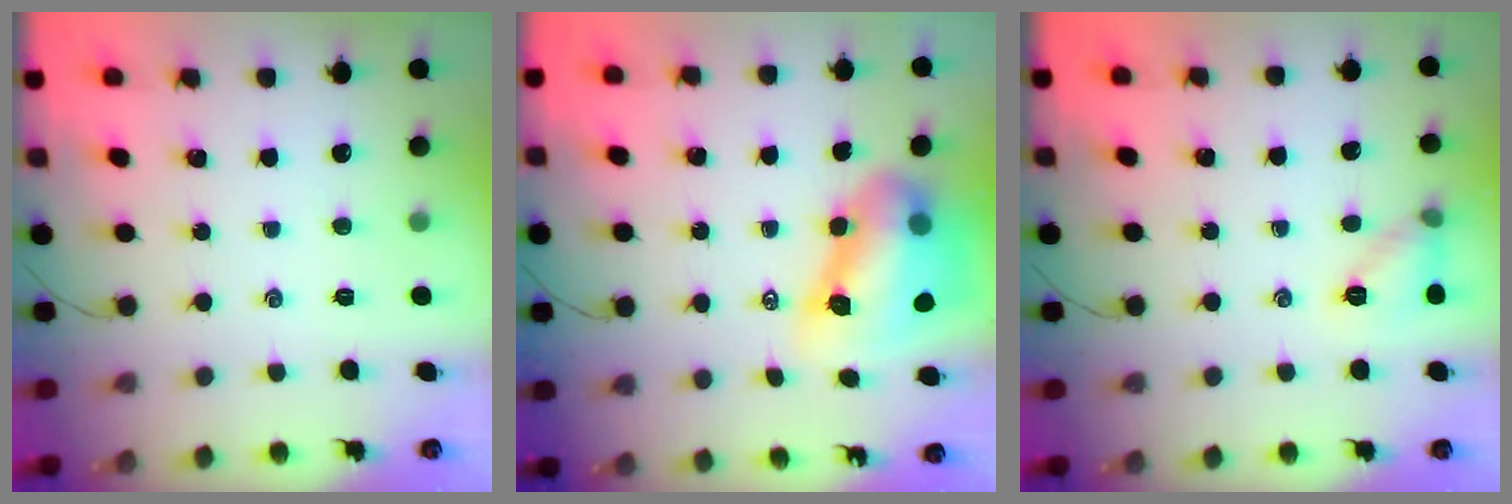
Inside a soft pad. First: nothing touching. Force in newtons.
{"total": 12.8, "press": 12.2, "slide": 3.7}
{"total": 7.7, "press": 7.6, "slide": 1.4}